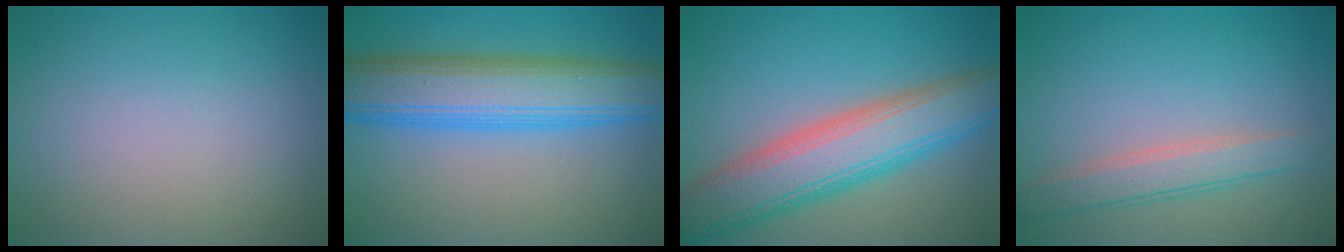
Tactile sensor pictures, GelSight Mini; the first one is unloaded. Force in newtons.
{"total": 8.7, "press": 8.7, "slide": 0.1}
{"total": 8.5, "press": 8.5, "slide": 0.3}
{"total": 2.9, "press": 2.9, "slide": 0.2}